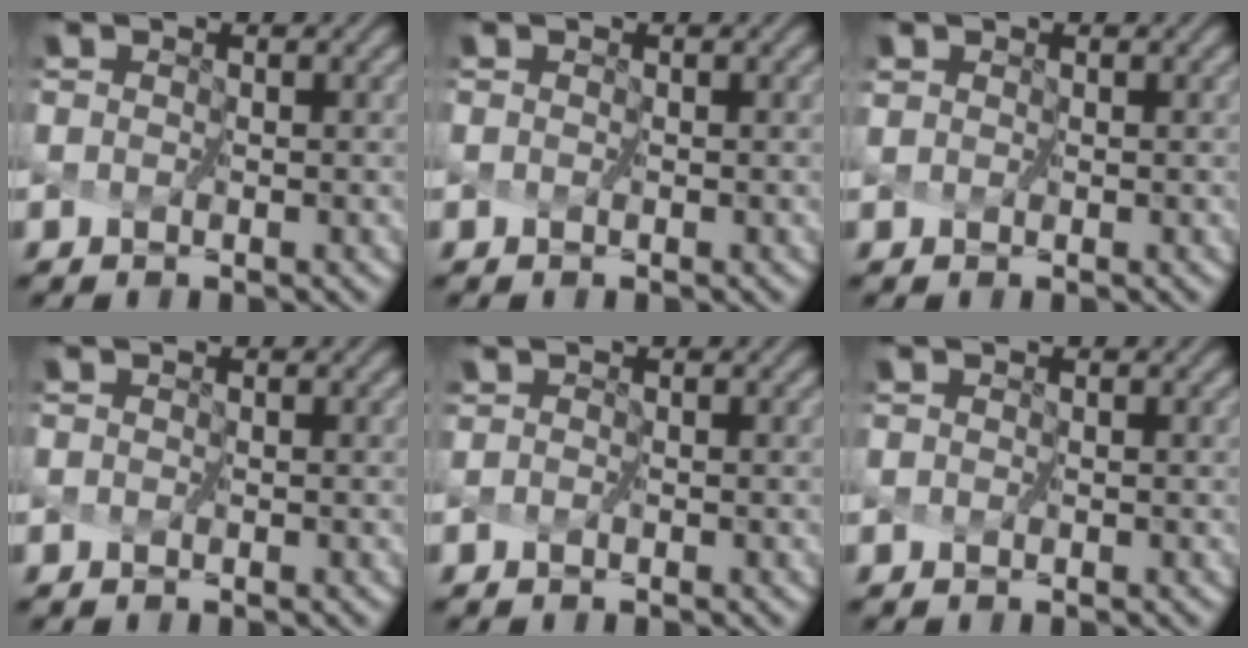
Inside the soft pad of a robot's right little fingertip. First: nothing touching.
{"total": 0.0}
{"total": 0.6, "force": [0.3, -0.1, -0.4], "torque": [0.012, -0.001, 0.007]}
{"total": 0.0}
{"total": 0.0}
{"total": 0.0}